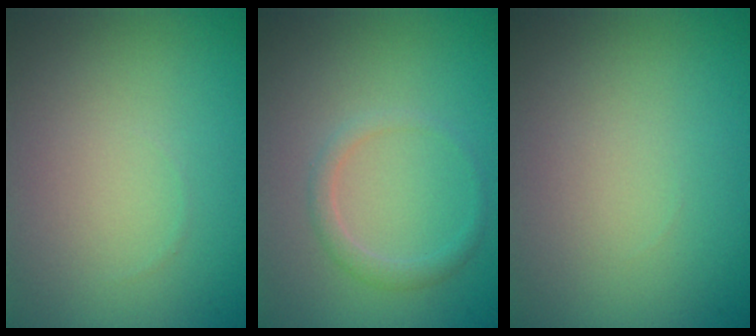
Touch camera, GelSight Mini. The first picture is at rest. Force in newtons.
{"total": 1.5, "press": 1.5, "slide": 0.1}
{"total": 0.0}